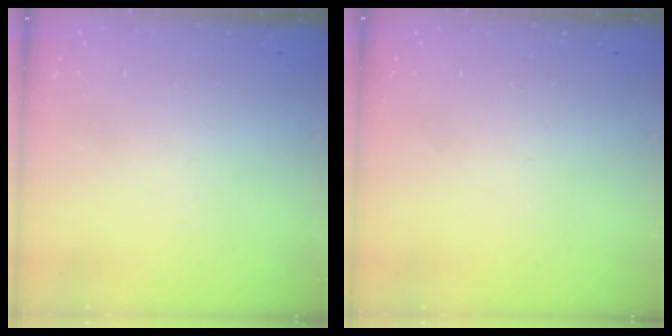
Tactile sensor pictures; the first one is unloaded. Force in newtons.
{"total": 0.0}